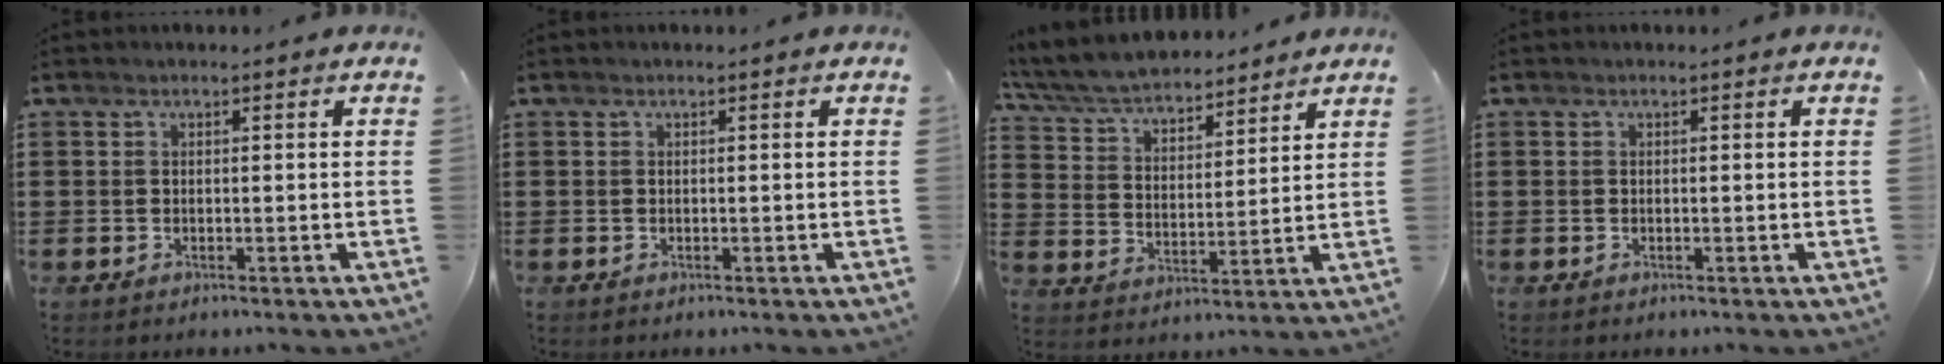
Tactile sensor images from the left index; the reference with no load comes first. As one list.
[{"total": 0.0}, {"total": 6.7, "force": [6.3, 1.1, 1.8], "torque": [-0.064, -0.033, 0.111]}, {"total": 0.0}]